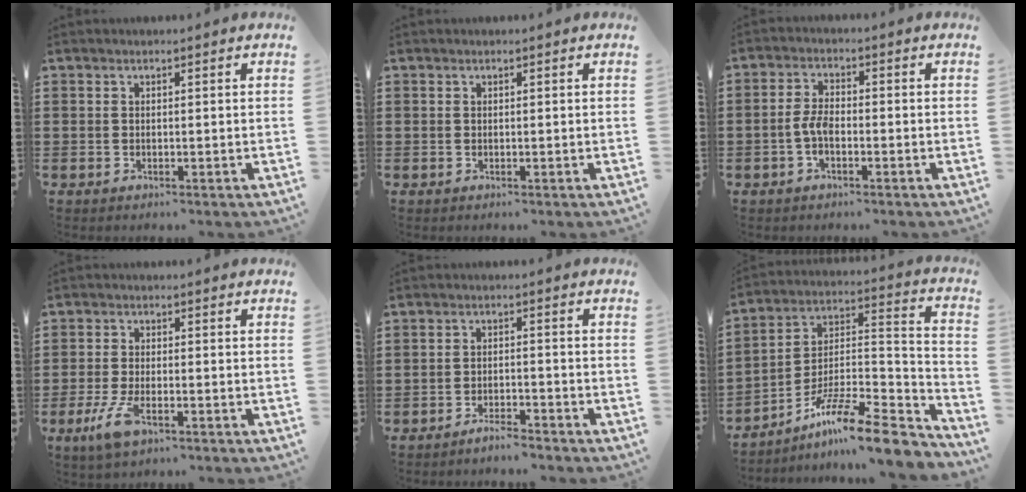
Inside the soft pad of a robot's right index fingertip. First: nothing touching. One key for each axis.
{"total": 0.0}
{"total": 3.6, "fx": -1.2, "fy": 1.4, "fz": 3.1, "tx": -0.078, "ty": -0.004, "tz": -0.028}
{"total": 5.0, "fx": -2.4, "fy": 1.4, "fz": 4.1, "tx": -0.100, "ty": -0.016, "tz": -0.048}
{"total": 2.8, "fx": -2.7, "fy": 0.0, "fz": 0.5, "tx": -0.012, "ty": 0.002, "tz": -0.055}
{"total": 12.7, "fx": -9.4, "fy": 1.8, "fz": 8.5, "tx": -0.148, "ty": 0.009, "tz": -0.175}